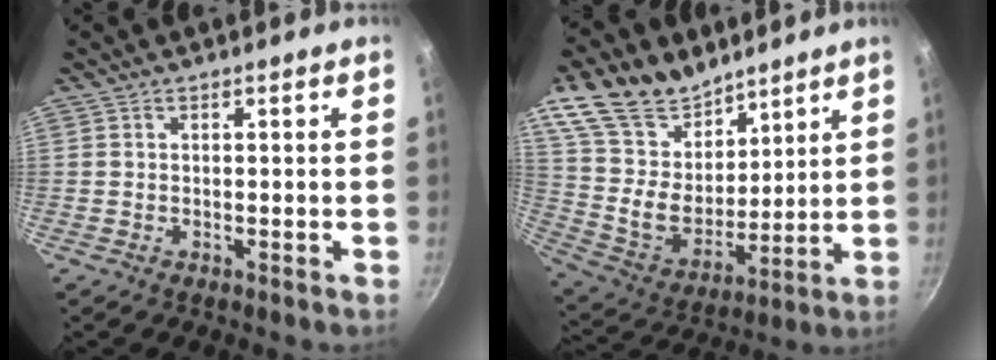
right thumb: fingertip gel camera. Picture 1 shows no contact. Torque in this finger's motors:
{"motor_torque": [0.90, 2.47, 0.30, 0.00, 0.12]}